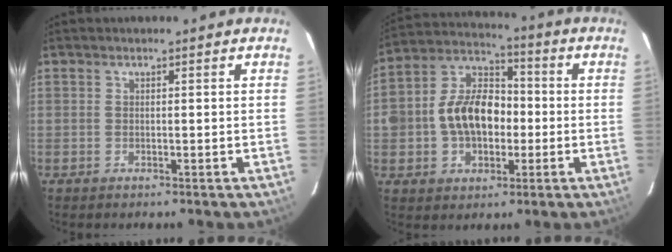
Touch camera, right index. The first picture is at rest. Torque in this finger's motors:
{"motor_torque": [0.71, -0.31, 0.43, 0.17]}